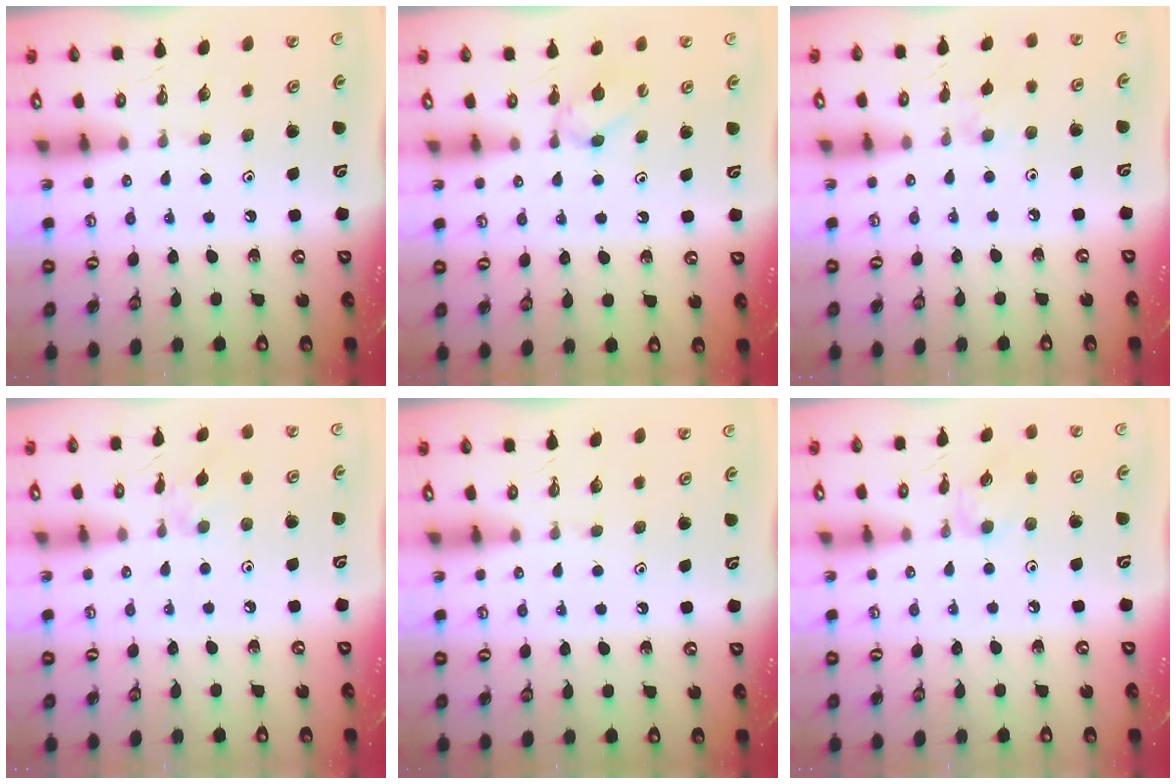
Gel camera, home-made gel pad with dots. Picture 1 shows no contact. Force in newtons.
{"total": 5.4, "press": 5.3, "slide": 0.7}
{"total": 4.5, "press": 4.5, "slide": 0.7}
{"total": 2.4, "press": 2.4, "slide": 0.4}
{"total": 0.0}
{"total": 3.7, "press": 3.6, "slide": 0.5}